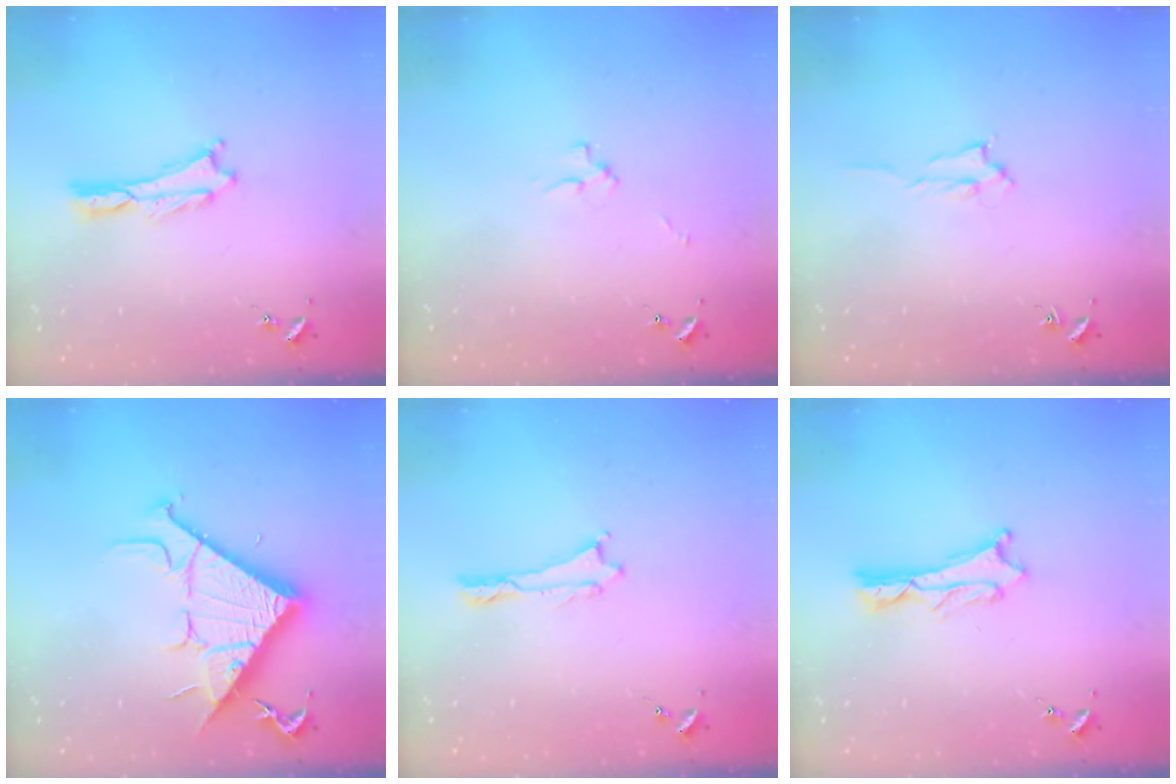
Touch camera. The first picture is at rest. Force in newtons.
{"total": 2.5, "press": 2.5, "slide": 0.3}
{"total": 1.4, "press": 1.4, "slide": 0.2}
{"total": 12.4, "press": 12.4, "slide": 0.2}
{"total": 0.0}
{"total": 1.1, "press": 1.0, "slide": 0.2}